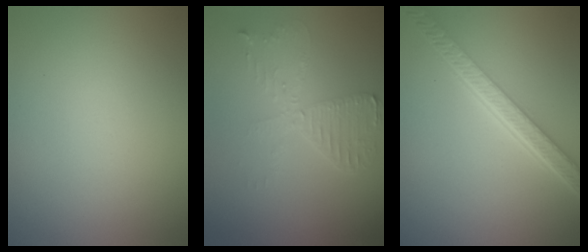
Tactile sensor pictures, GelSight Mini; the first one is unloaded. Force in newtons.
{"total": 3.3, "press": 2.8, "slide": 1.7}
{"total": 5.4, "press": 4.2, "slide": 3.4}